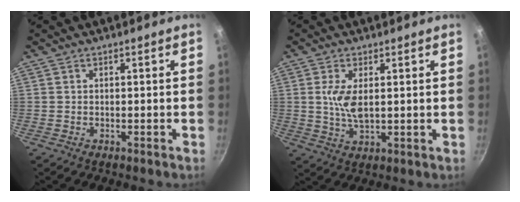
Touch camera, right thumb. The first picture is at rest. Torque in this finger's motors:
{"motor_torque": [-0.92, 1.12, 0.67, -0.43, 0.29]}